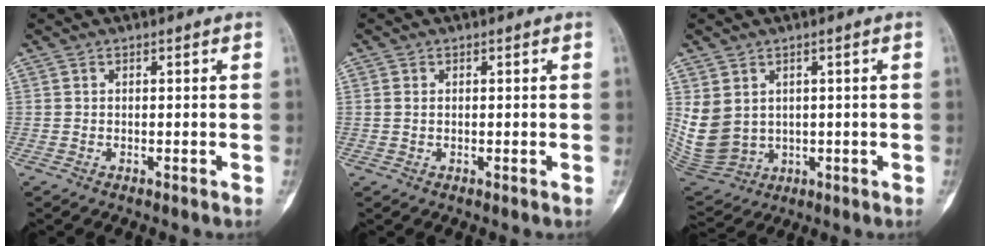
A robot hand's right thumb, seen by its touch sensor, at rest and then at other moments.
{"total": 0.9, "force": [0.2, 0.7, 0.6], "torque": [-0.014, 0.000, 0.003]}
{"total": 9.0, "force": [1.7, 7.5, 4.6], "torque": [-0.084, -0.010, 0.062]}